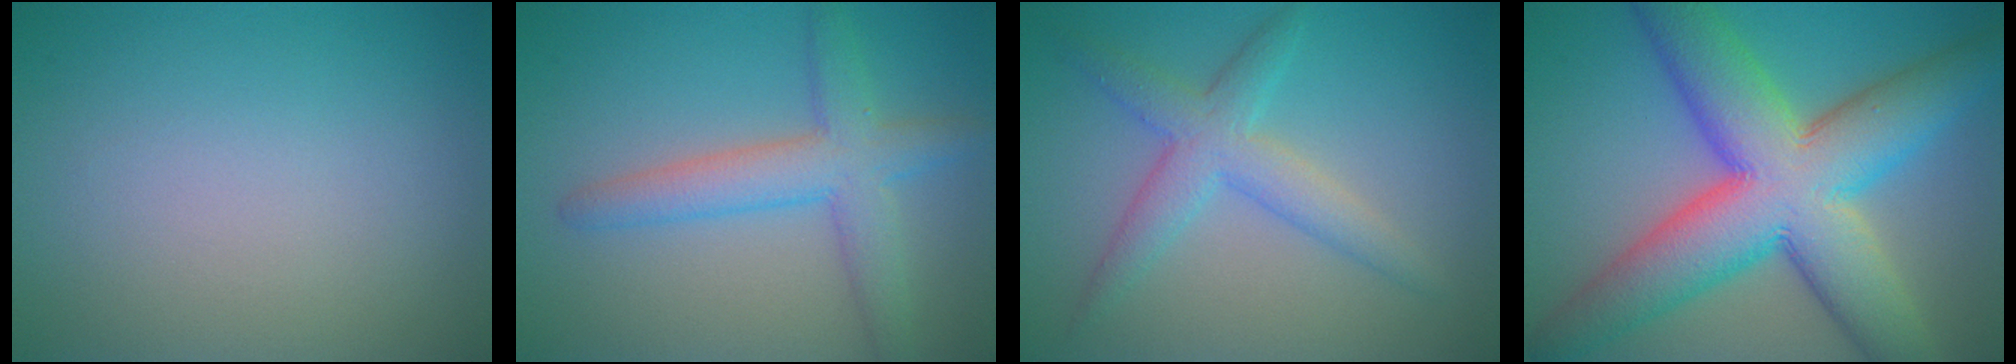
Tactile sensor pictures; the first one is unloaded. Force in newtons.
{"total": 4.4, "press": 4.4, "slide": 0.2}
{"total": 3.9, "press": 3.9, "slide": 0.0}
{"total": 13.4, "press": 13.4, "slide": 0.4}